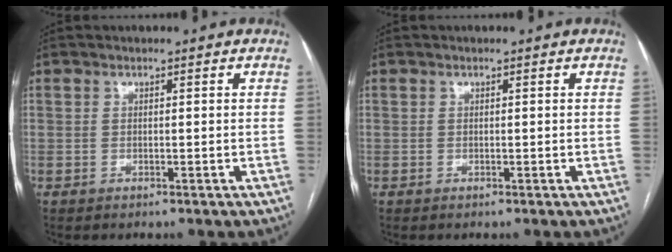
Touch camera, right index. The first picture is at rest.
{"total": 0.0}